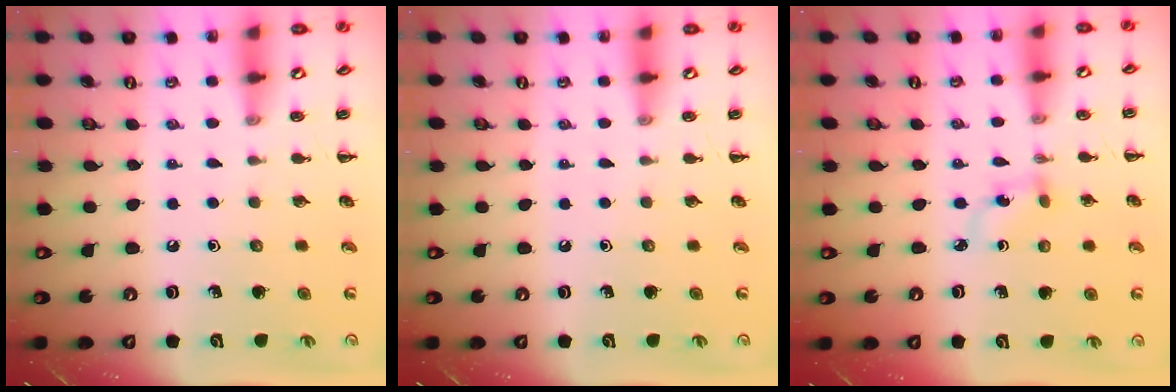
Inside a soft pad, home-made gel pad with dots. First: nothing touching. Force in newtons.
{"total": 0.0}
{"total": 3.1, "press": 2.8, "slide": 1.2}